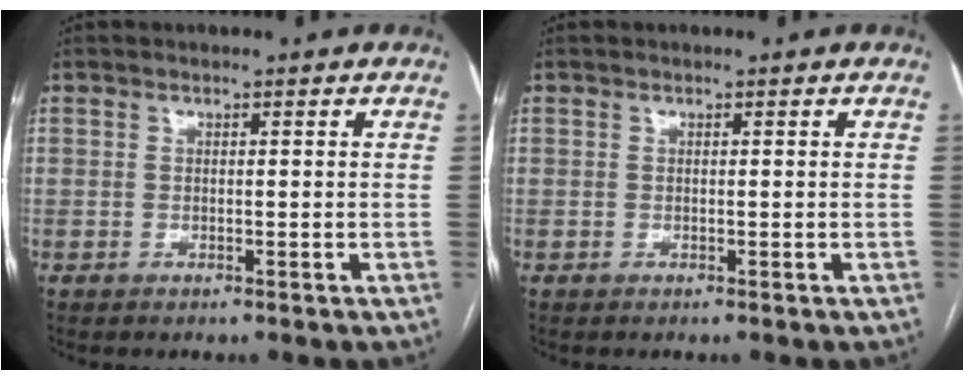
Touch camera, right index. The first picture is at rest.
{"total": 0.0}